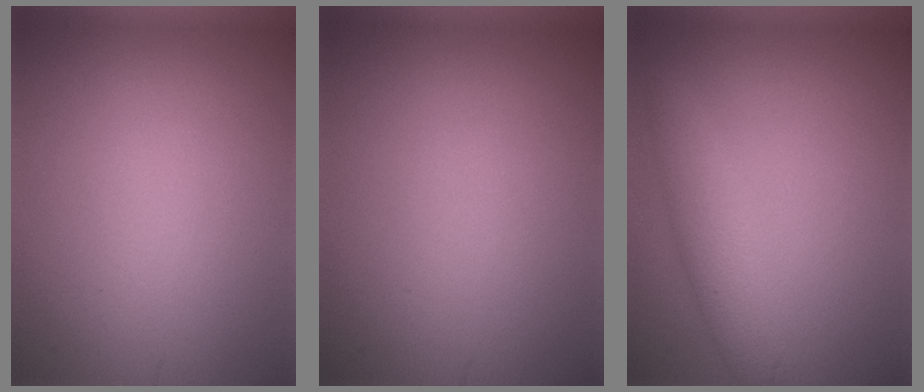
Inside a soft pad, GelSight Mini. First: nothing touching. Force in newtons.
{"total": 0.0}
{"total": 3.0, "press": 3.0, "slide": 0.1}